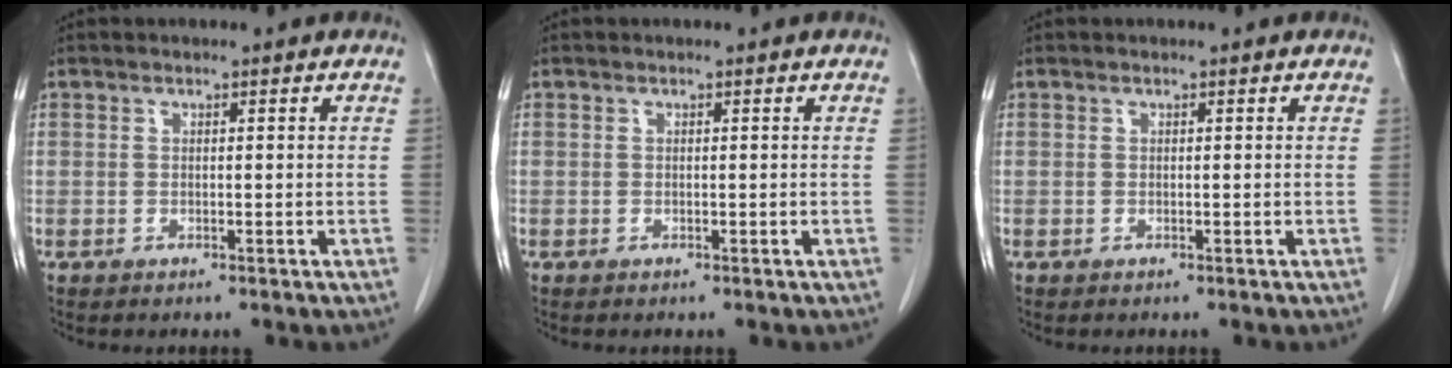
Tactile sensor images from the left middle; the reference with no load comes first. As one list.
[{"total": 0.0}, {"total": 0.0}]